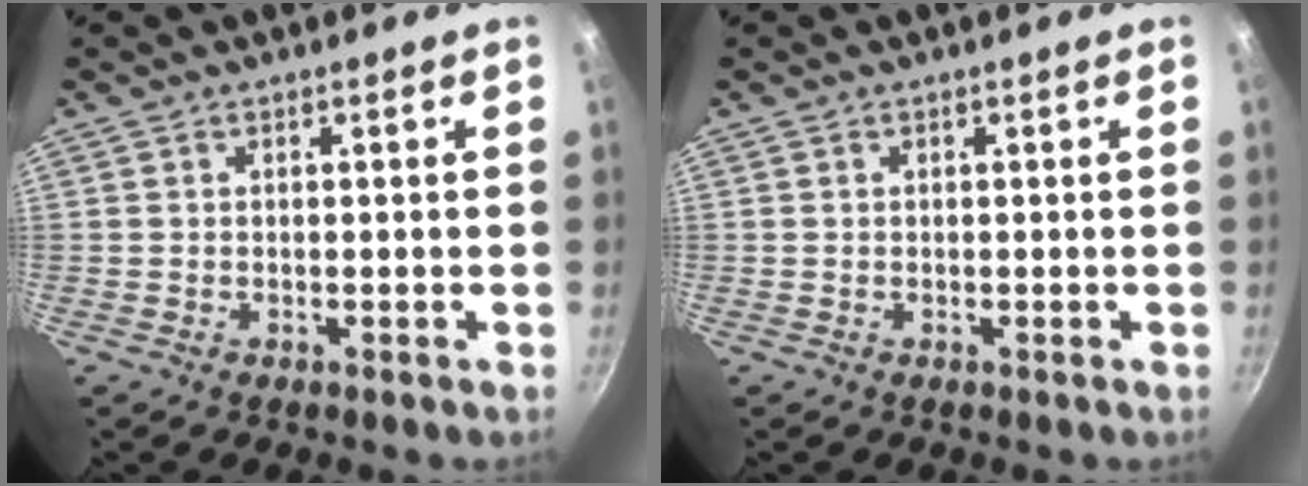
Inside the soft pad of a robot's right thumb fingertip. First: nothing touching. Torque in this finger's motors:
{"motor_torque": [0.30, 0.49, 0.13, 0.57, 0.03]}